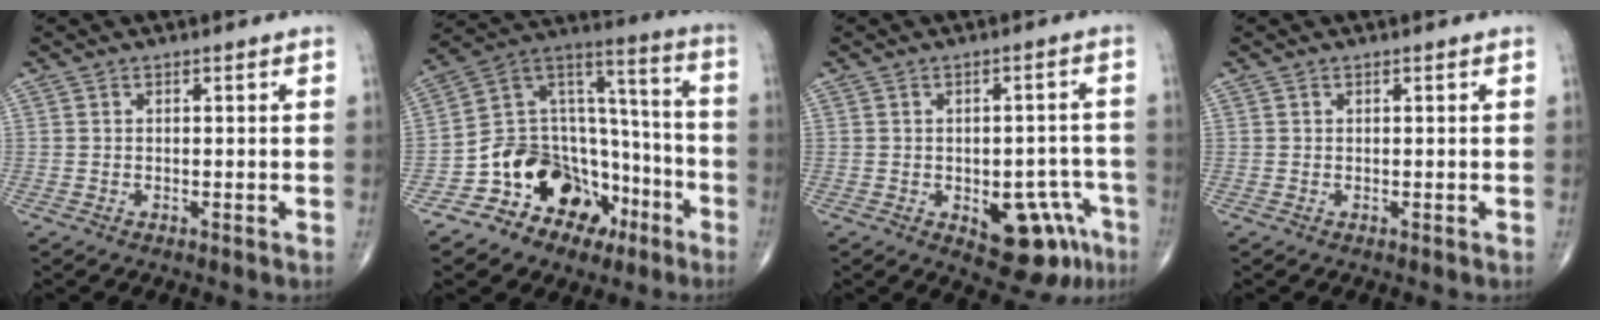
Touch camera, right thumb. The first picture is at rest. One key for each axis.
{"total": 20.1, "fx": -10.0, "fy": 14.4, "fz": 9.8, "tx": -0.104, "ty": 0.111, "tz": -0.165}
{"total": 11.3, "fx": -4.9, "fy": 6.0, "fz": 8.3, "tx": -0.064, "ty": 0.030, "tz": -0.053}
{"total": 0.0}